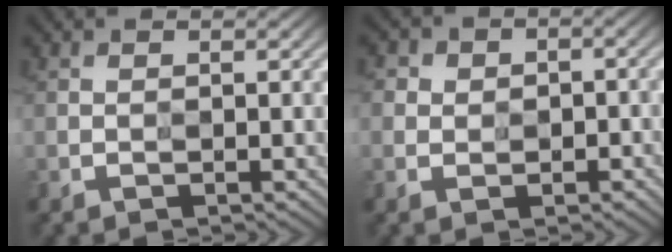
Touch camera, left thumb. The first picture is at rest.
{"total": 3.0, "force": [0.1, 3.0, 0.5], "torque": [-0.005, 0.007, -0.007]}